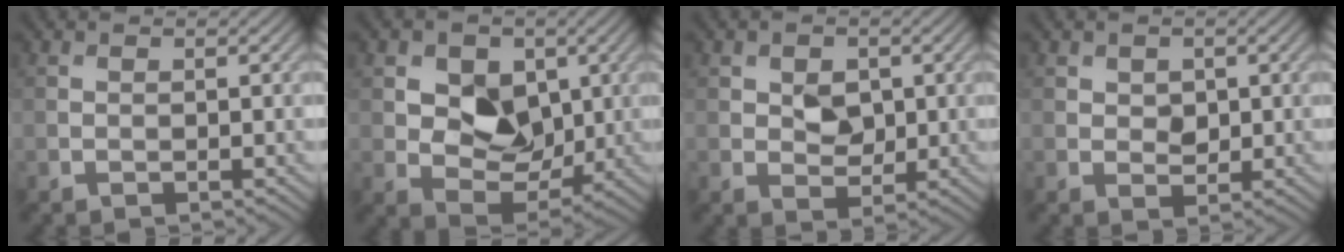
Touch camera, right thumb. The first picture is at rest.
{"total": 7.5, "force": [1.8, 5.6, 4.7], "torque": [-0.091, -0.005, 0.026]}
{"total": 3.5, "force": [0.6, 2.6, 2.1], "torque": [-0.040, -0.003, 0.004]}
{"total": 2.0, "force": [0.5, 1.6, 1.1], "torque": [-0.023, -0.005, 0.007]}